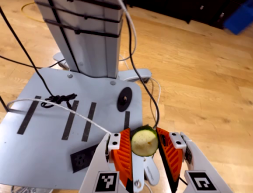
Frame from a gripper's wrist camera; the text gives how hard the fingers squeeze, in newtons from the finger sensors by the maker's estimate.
{"total": 6.9, "left": 7.1, "right": 6.6}